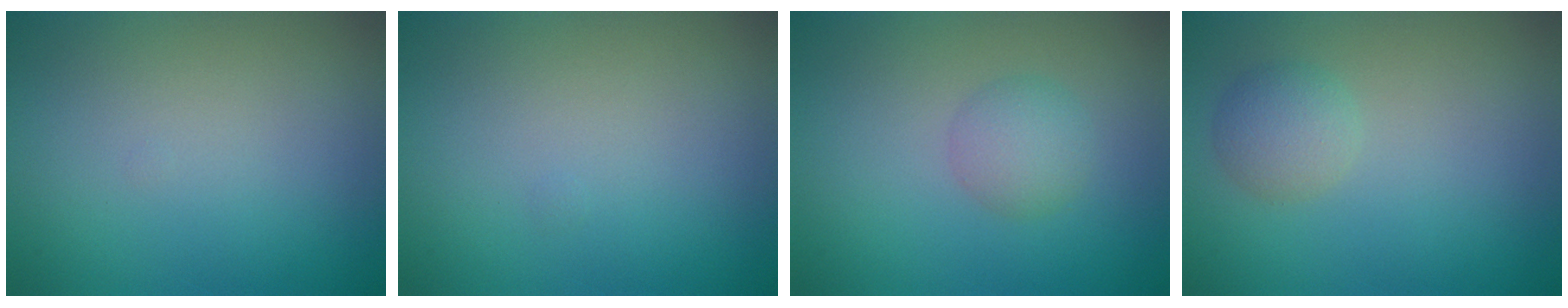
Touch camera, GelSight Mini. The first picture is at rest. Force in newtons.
{"total": 0.0}
{"total": 2.2, "press": 2.2, "slide": 0.1}
{"total": 2.2, "press": 2.2, "slide": 0.1}